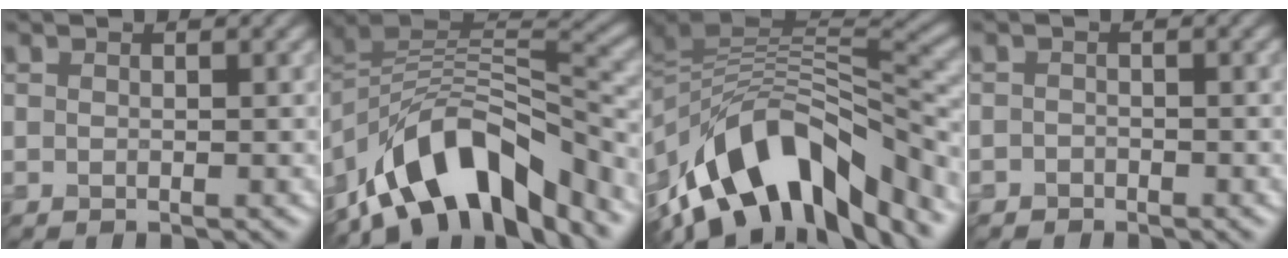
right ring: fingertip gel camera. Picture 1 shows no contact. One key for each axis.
{"total": 10.9, "fx": -6.4, "fy": 5.3, "fz": 7.0, "tx": -0.109, "ty": 0.016, "tz": -0.121}
{"total": 12.1, "fx": -5.2, "fy": 6.5, "fz": 8.8, "tx": -0.158, "ty": 0.021, "tz": -0.098}
{"total": 0.9, "fx": -0.7, "fy": 0.3, "fz": -0.5, "tx": 0.010, "ty": 0.008, "tz": -0.016}